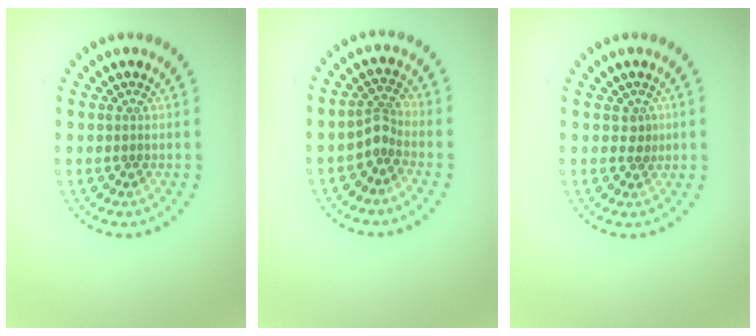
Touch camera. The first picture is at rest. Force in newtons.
{"total": 1.9, "press": 1.3, "slide": 1.4}
{"total": 1.1, "press": 1.0, "slide": 0.5}